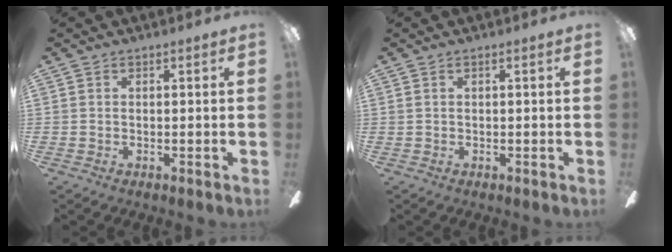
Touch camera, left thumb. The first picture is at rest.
{"total": 0.7, "force": [0.0, 0.1, 0.7], "torque": [-0.012, 0.001, 0.000]}